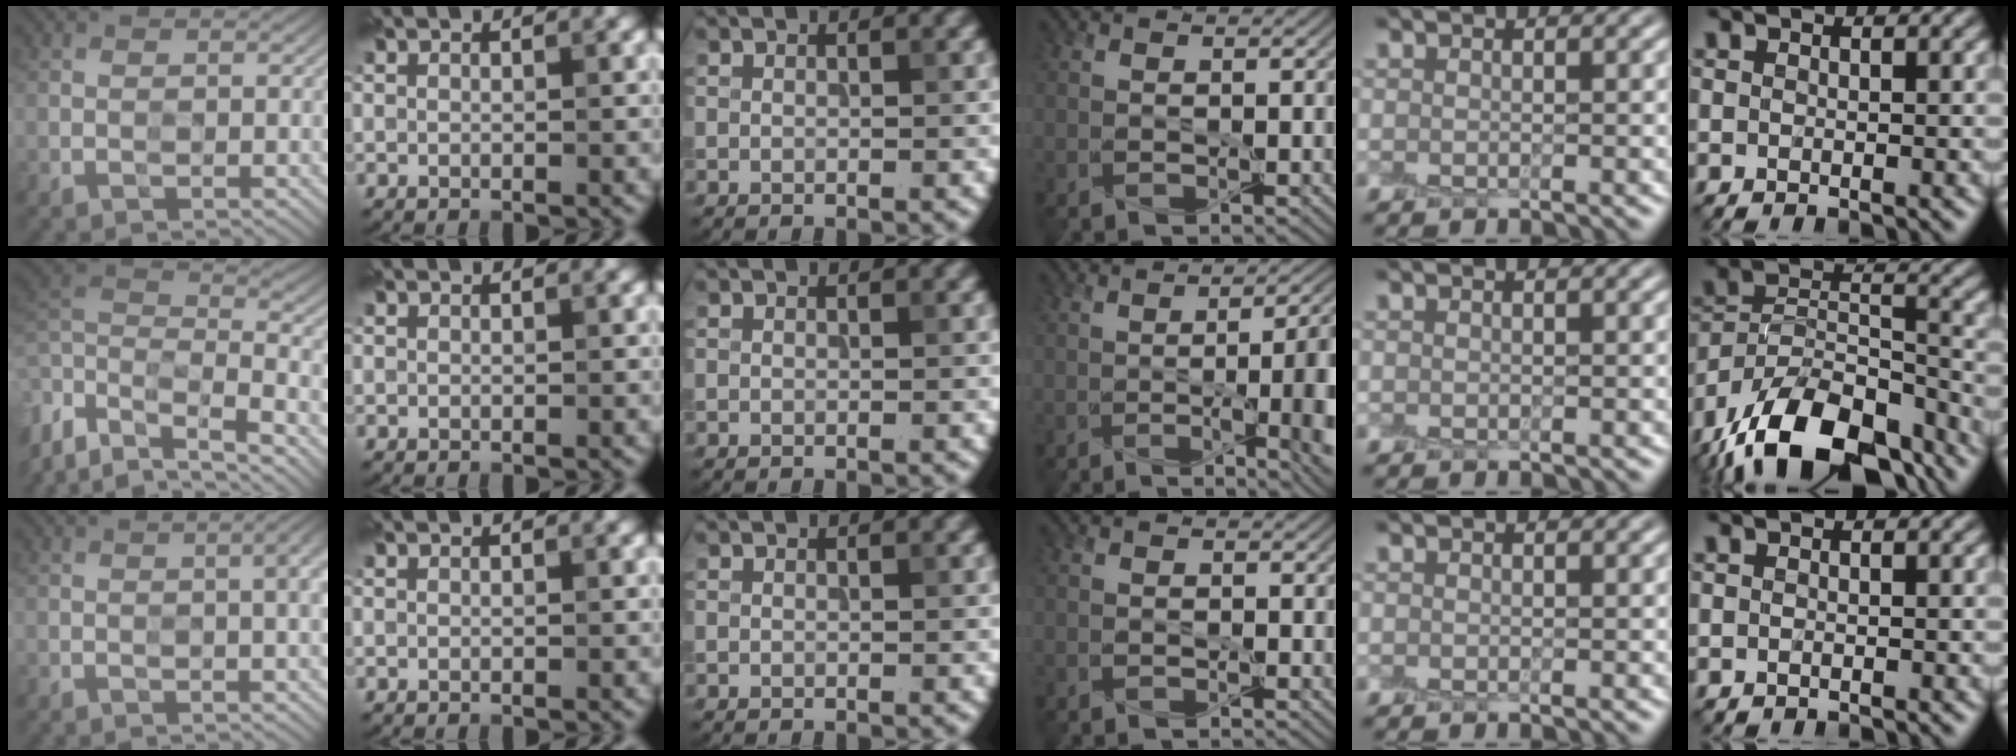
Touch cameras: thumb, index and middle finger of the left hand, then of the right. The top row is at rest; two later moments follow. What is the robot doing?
{"motion": "peel", "object": "plastic wrap"}